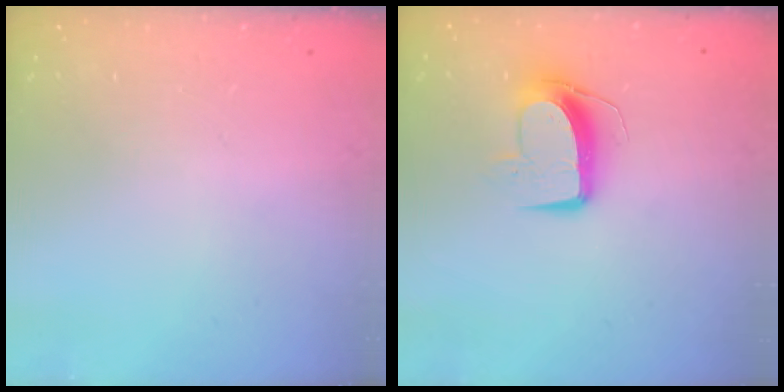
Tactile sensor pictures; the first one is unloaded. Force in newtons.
{"total": 9.8, "press": 9.8, "slide": 1.0}